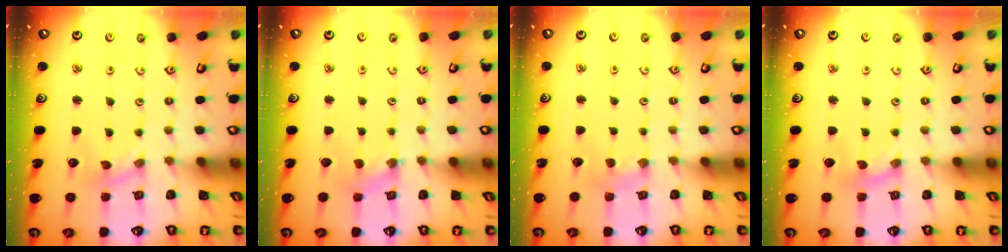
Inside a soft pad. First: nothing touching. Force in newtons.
{"total": 0.0}
{"total": 2.9, "press": 2.9, "slide": 0.4}
{"total": 0.0}